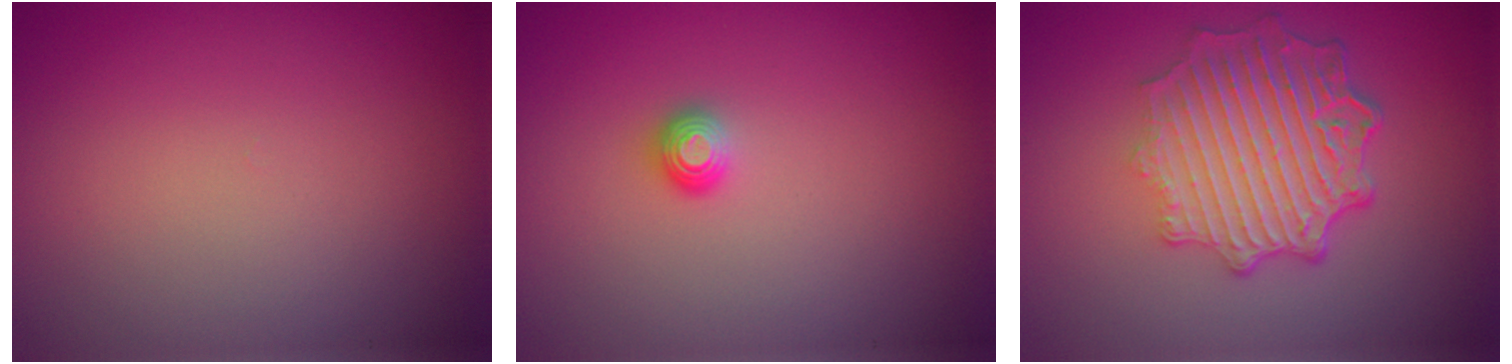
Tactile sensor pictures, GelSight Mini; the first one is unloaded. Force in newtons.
{"total": 1.1, "press": 1.0, "slide": 0.2}
{"total": 6.9, "press": 5.3, "slide": 4.4}